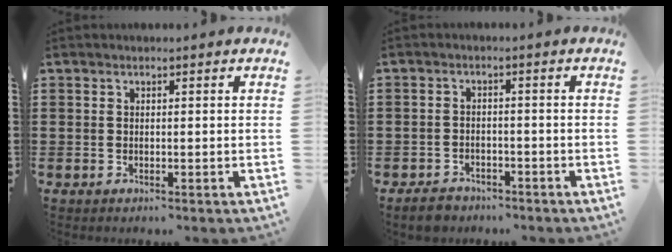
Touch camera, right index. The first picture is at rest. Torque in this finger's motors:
{"motor_torque": [1.49, 0.65, 0.22, 0.02]}